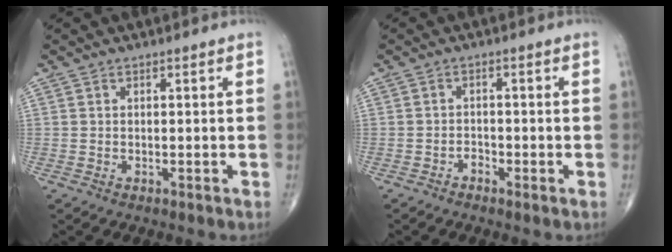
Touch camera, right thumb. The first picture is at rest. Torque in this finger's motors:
{"motor_torque": [0.18, 0.00, 0.15, -0.15, 0.03]}